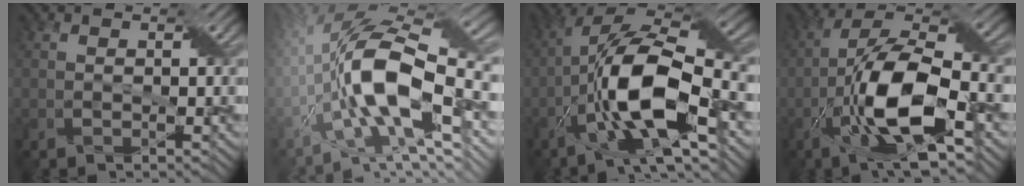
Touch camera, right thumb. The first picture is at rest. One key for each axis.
{"total": 16.7, "fx": -4.0, "fy": 6.3, "fz": 14.9, "tx": -0.282, "ty": 0.004, "tz": -0.086}
{"total": 15.5, "fx": -4.9, "fy": 5.7, "fz": 13.6, "tx": -0.250, "ty": 0.004, "tz": -0.101}
{"total": 14.1, "fx": -4.8, "fy": 4.9, "fz": 12.2, "tx": -0.237, "ty": -0.003, "tz": -0.097}